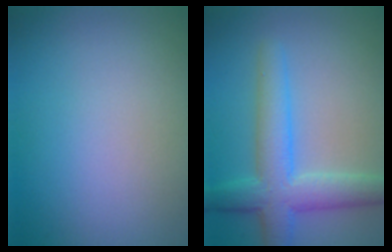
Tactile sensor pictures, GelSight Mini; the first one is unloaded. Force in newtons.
{"total": 5.6, "press": 5.6, "slide": 0.2}